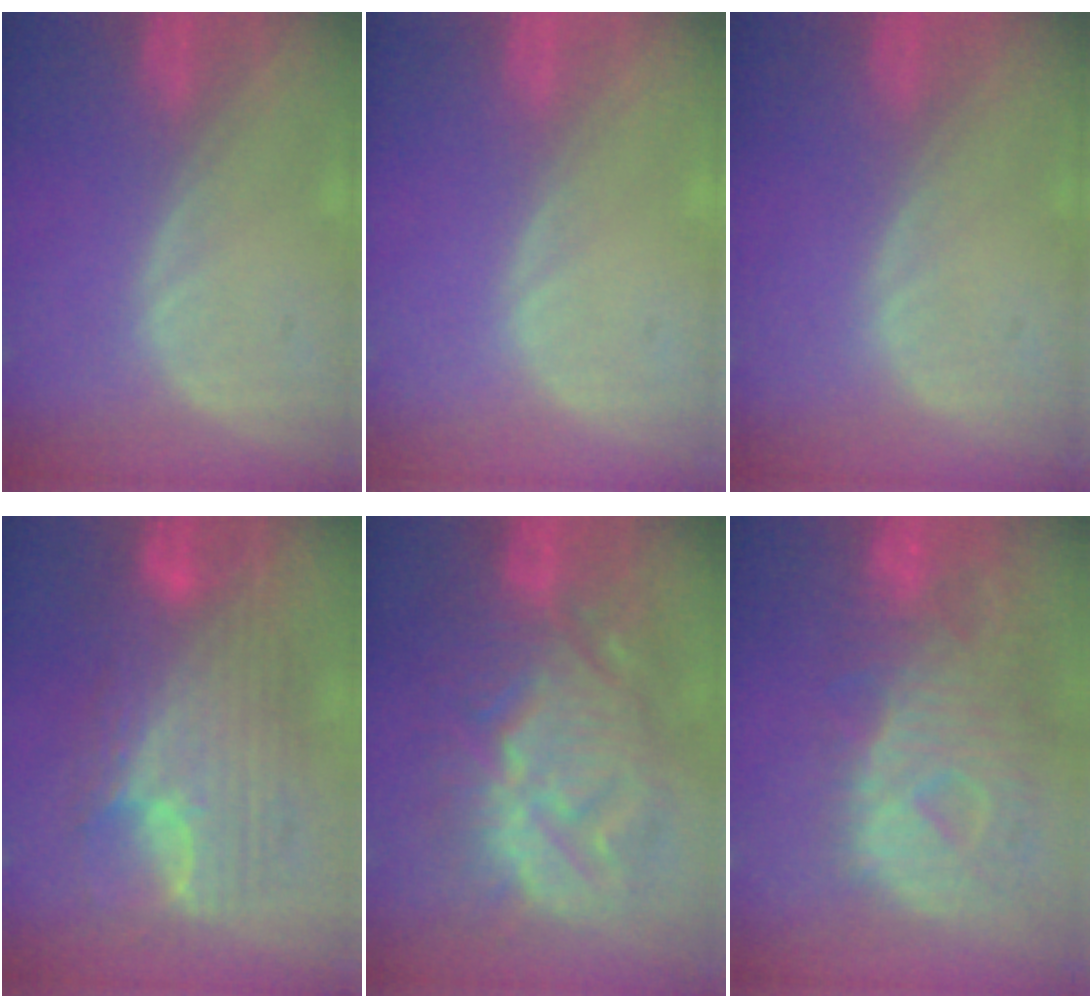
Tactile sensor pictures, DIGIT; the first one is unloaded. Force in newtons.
{"total": 0.0}
{"total": 0.0}
{"total": 11.9, "press": 11.8, "slide": 1.0}
{"total": 13.5, "press": 13.4, "slide": 1.3}
{"total": 12.8, "press": 11.0, "slide": 6.6}